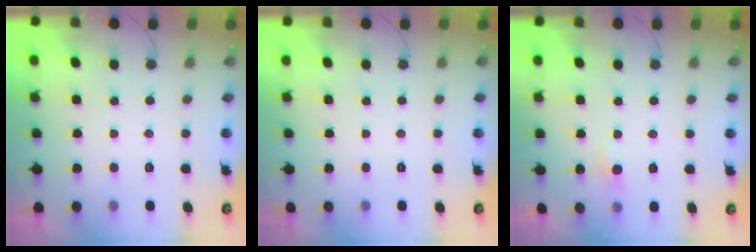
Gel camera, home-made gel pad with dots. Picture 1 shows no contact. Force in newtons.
{"total": 0.0}
{"total": 4.8, "press": 4.7, "slide": 0.6}